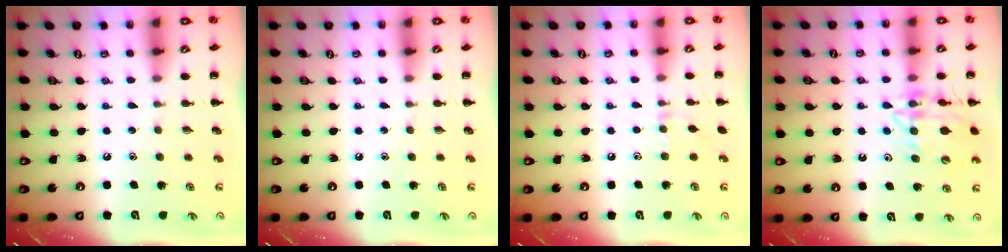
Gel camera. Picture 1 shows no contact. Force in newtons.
{"total": 0.0}
{"total": 4.2, "press": 3.9, "slide": 1.5}
{"total": 13.9, "press": 13.7, "slide": 2.1}